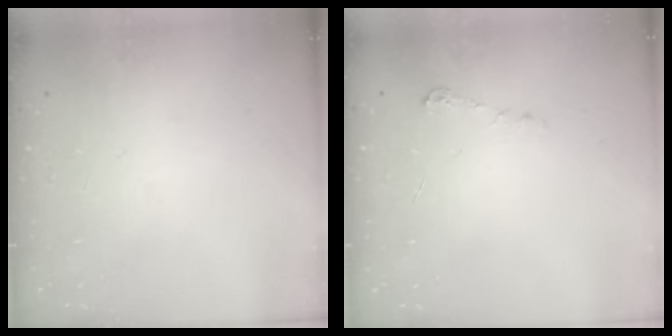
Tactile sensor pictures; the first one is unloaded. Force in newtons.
{"total": 4.0, "press": 3.9, "slide": 0.5}